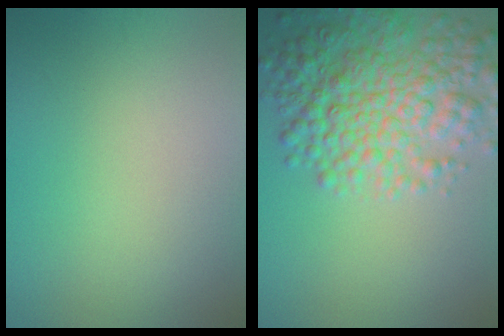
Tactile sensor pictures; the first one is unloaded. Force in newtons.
{"total": 7.6, "press": 7.6, "slide": 0.2}